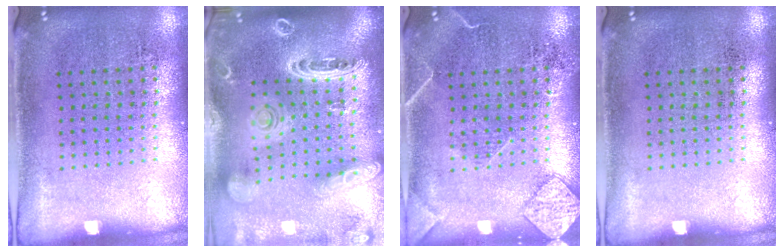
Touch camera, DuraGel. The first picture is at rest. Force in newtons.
{"total": 3.0, "press": 2.5, "slide": 1.6}
{"total": 2.3, "press": 2.3, "slide": 0.3}
{"total": 0.0}